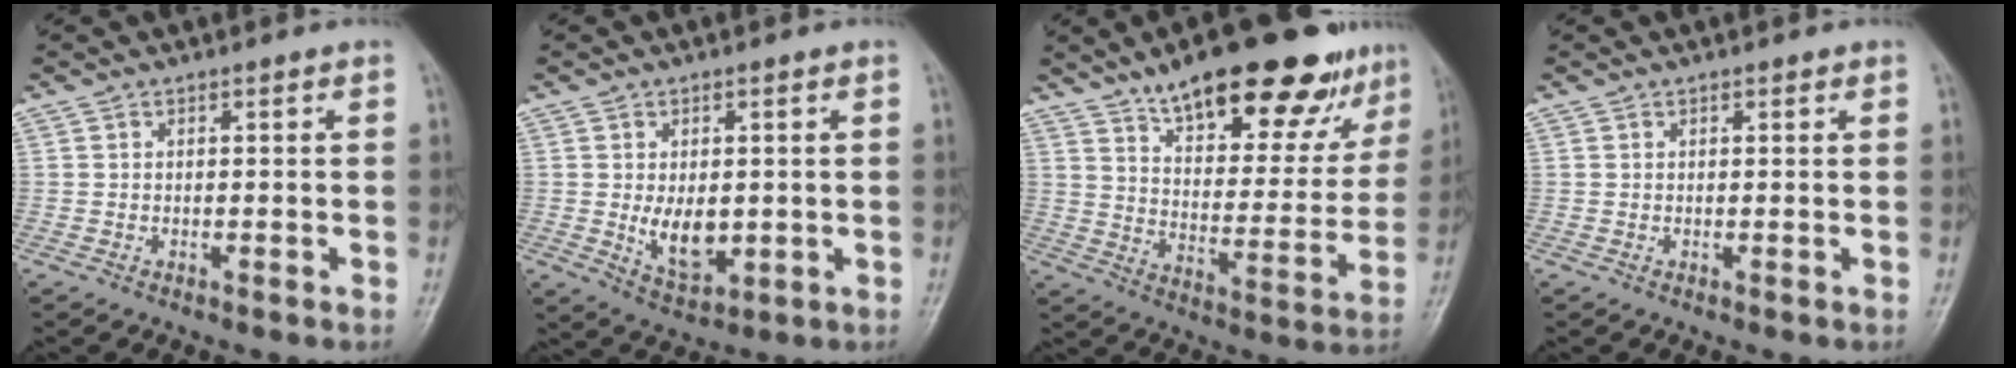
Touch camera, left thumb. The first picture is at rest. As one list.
[{"total": 7.6, "force": [-0.4, 4.8, 5.9], "torque": [-0.073, -0.014, 0.007]}, {"total": 24.5, "force": [16.4, 9.1, 15.7], "torque": [-0.177, -0.053, 0.246]}, {"total": 0.9, "force": [0.5, 0.6, 0.5], "torque": [0.000, -0.001, 0.004]}]